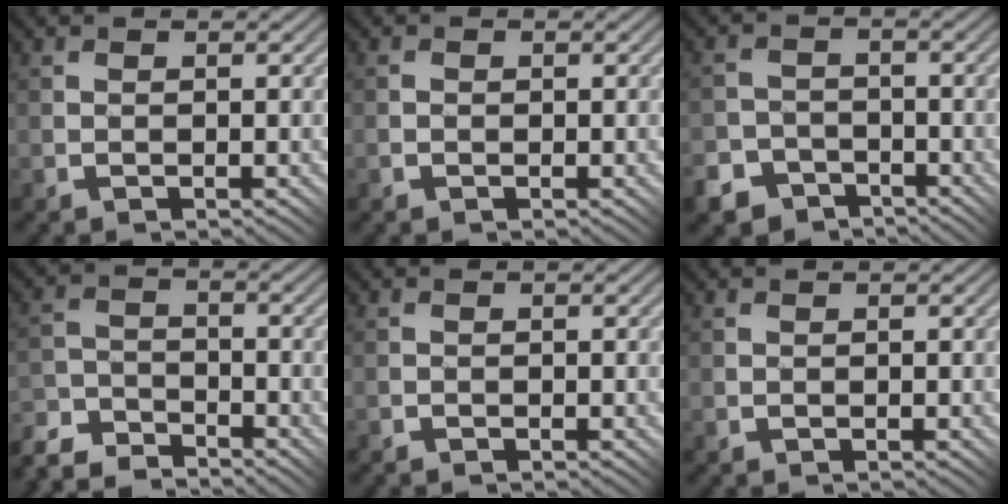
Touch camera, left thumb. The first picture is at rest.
{"total": 0.7, "force": [-0.3, 0.5, 0.2], "torque": [0.004, 0.002, -0.006]}
{"total": 6.7, "force": [-4.9, 4.4, 1.1], "torque": [-0.018, -0.009, -0.093]}
{"total": 7.3, "force": [-6.8, 2.0, 1.7], "torque": [-0.035, -0.001, -0.130]}
{"total": 0.5, "force": [-0.5, 0.0, -0.1], "torque": [0.004, 0.002, -0.011]}
{"total": 0.0}